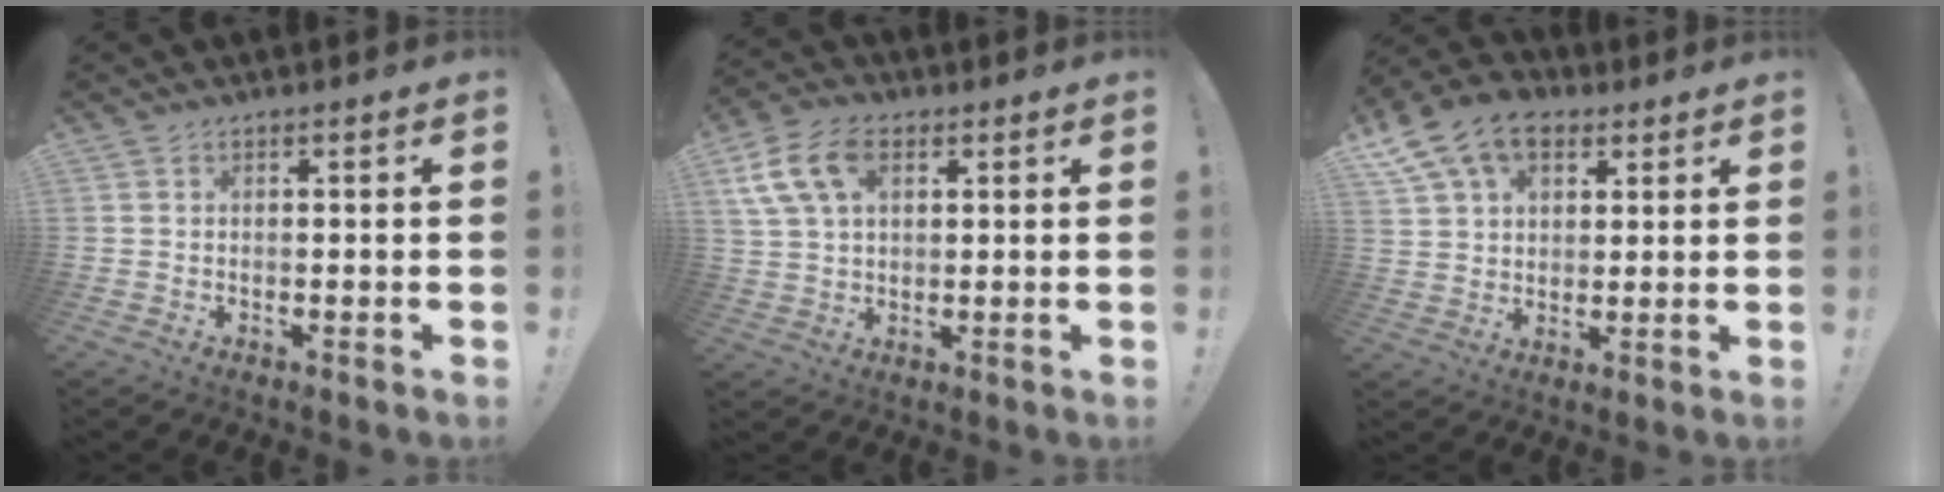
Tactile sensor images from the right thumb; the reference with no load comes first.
{"total": 12.2, "force": [4.9, 7.8, 8.0], "torque": [-0.157, -0.003, 0.095]}
{"total": 14.1, "force": [7.1, 9.6, 7.4], "torque": [-0.125, -0.028, 0.140]}